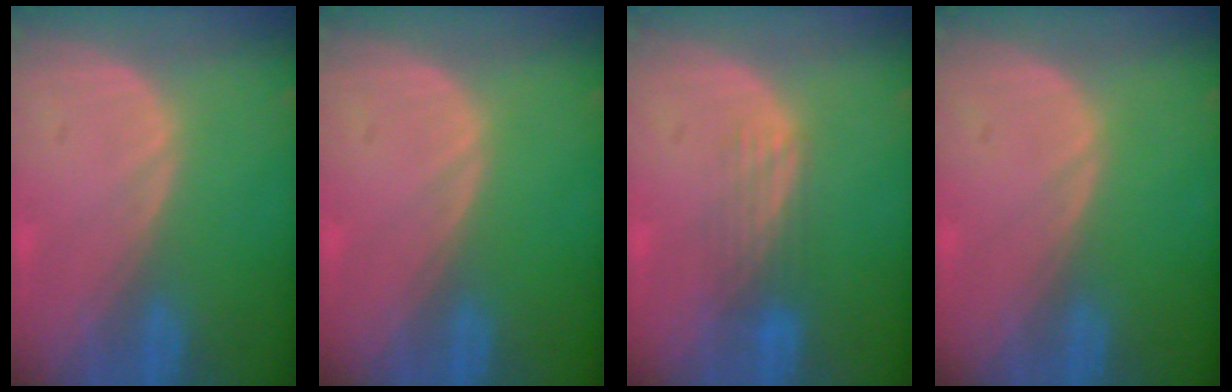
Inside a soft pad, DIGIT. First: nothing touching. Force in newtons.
{"total": 0.0}
{"total": 3.9, "press": 3.2, "slide": 2.3}
{"total": 0.0}